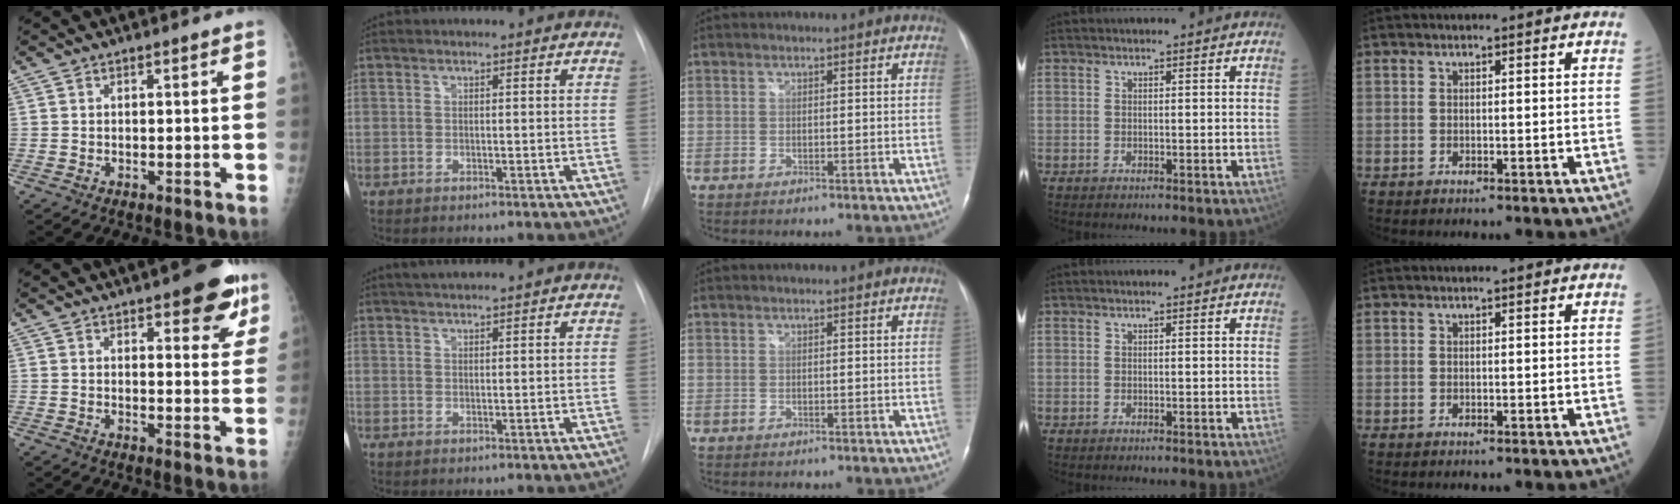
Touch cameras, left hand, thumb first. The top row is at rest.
{"thumb": {"total": 9.8, "force": [5.7, 3.6, 7.1], "torque": [-0.052, -0.023, 0.067]}, "index": {"total": 2.6, "force": [2.4, -0.1, 1.1], "torque": [-0.015, 0.021, 0.043]}}